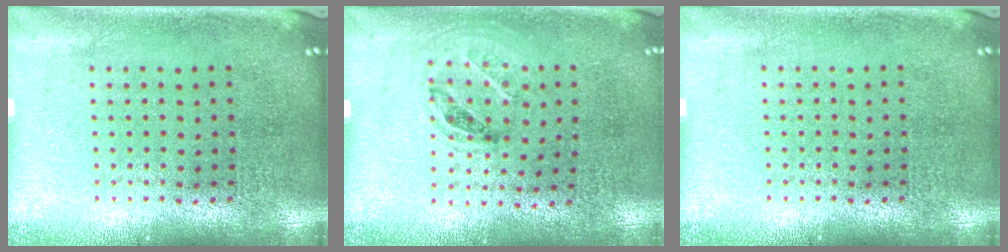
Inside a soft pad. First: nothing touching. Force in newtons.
{"total": 1.0, "press": 0.7, "slide": 0.7}
{"total": 0.0}